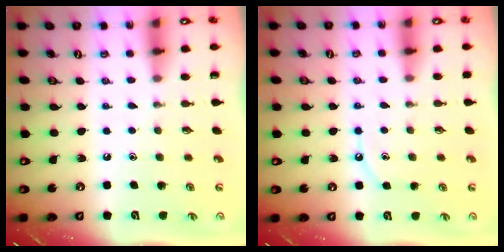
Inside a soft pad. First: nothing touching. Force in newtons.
{"total": 5.6, "press": 5.5, "slide": 0.6}